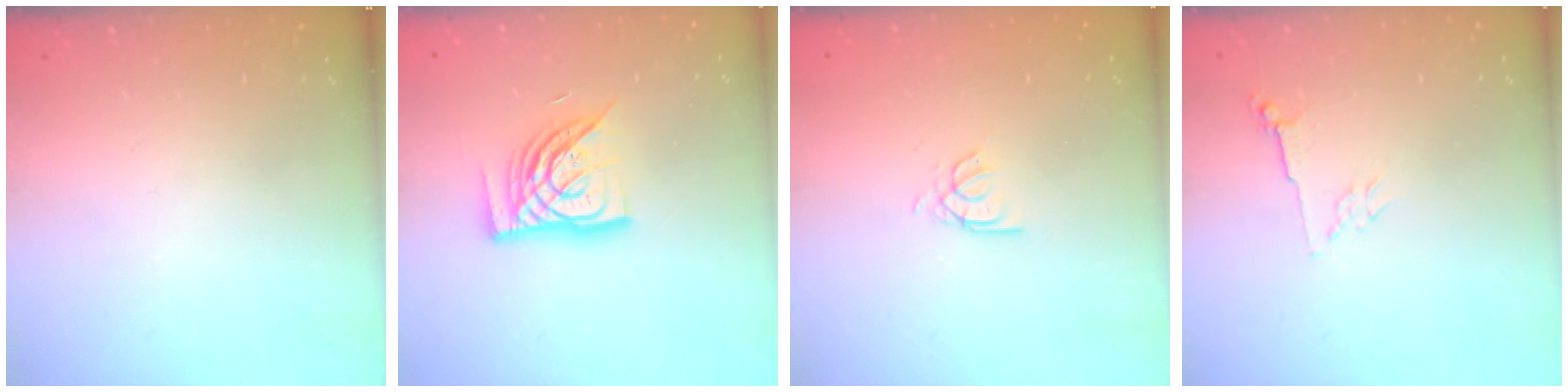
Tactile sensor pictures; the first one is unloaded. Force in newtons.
{"total": 13.8, "press": 13.7, "slide": 1.3}
{"total": 2.6, "press": 2.6, "slide": 0.2}
{"total": 2.8, "press": 2.7, "slide": 0.6}